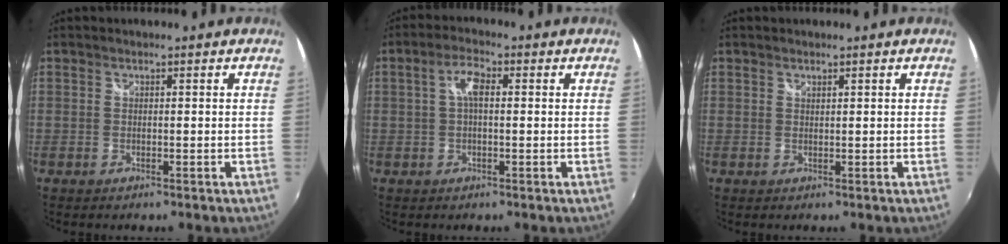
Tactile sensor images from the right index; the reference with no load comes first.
{"total": 4.0, "force": [0.6, 1.6, 3.6], "torque": [-0.071, 0.012, 0.010]}
{"total": 0.5, "force": [0.5, 0.1, 0.1], "torque": [-0.001, 0.001, 0.009]}